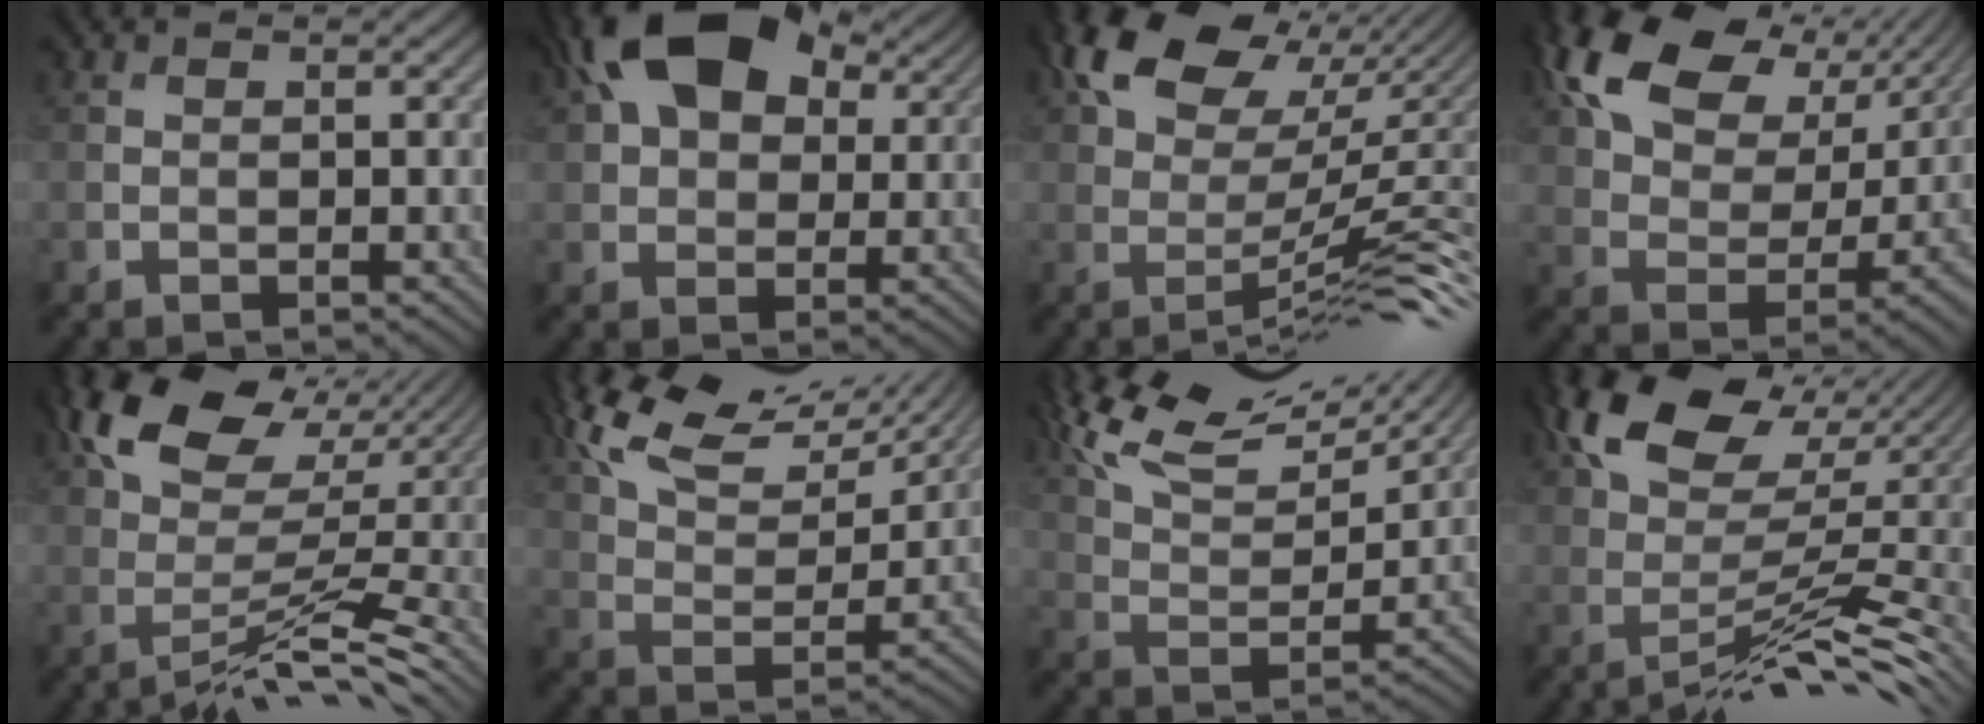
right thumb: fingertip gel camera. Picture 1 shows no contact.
{"total": 17.7, "force": [8.4, 10.6, 11.3], "torque": [-0.223, 0.058, 0.132]}
{"total": 14.1, "force": [4.1, 6.6, 11.7], "torque": [-0.183, 0.014, 0.081]}
{"total": 14.4, "force": [7.5, 8.4, 8.9], "torque": [-0.171, 0.014, 0.127]}
{"total": 12.0, "force": [3.3, 5.5, 10.1], "torque": [-0.173, 0.004, 0.056]}
{"total": 14.1, "force": [10.0, 4.9, 8.5], "torque": [-0.171, 0.014, 0.172]}
{"total": 15.1, "force": [11.4, 4.5, 8.8], "torque": [-0.187, 0.021, 0.177]}
{"total": 13.3, "force": [2.1, 6.2, 11.6], "torque": [-0.182, 0.016, 0.043]}